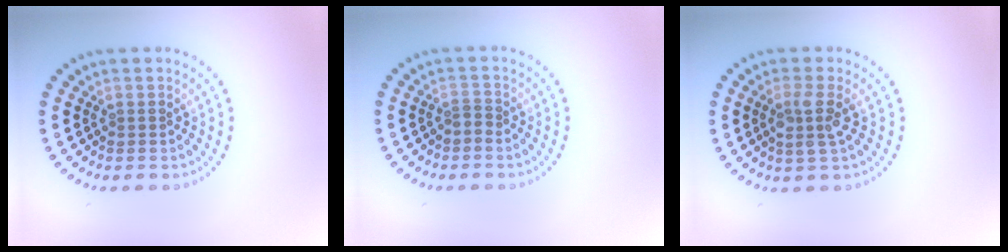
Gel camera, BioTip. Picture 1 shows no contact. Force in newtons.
{"total": 0.7, "press": 0.4, "slide": 0.6}
{"total": 2.5, "press": 2.2, "slide": 1.2}